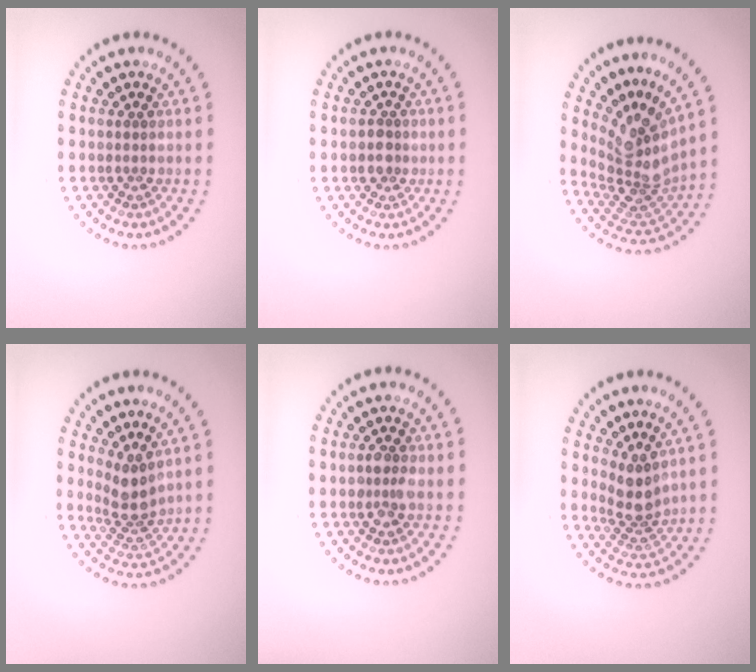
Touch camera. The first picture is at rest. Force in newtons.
{"total": 1.4, "press": 1.3, "slide": 0.7}
{"total": 4.4, "press": 2.9, "slide": 3.4}
{"total": 2.9, "press": 2.2, "slide": 1.8}
{"total": 1.4, "press": 1.4, "slide": 0.2}
{"total": 2.9, "press": 2.1, "slide": 1.9}